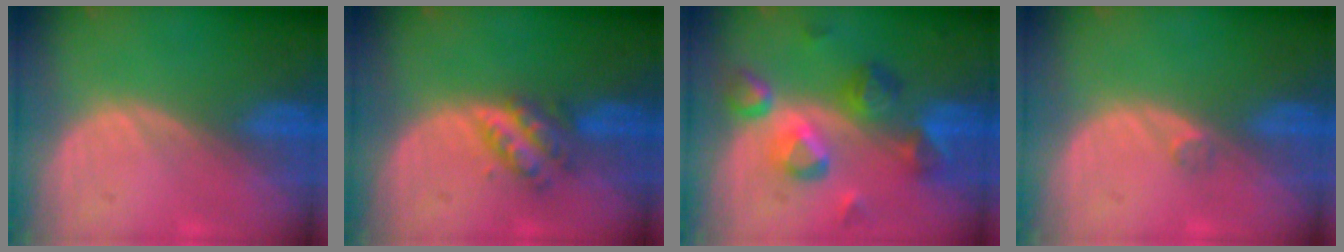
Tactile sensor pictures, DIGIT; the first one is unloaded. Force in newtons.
{"total": 4.7, "press": 4.6, "slide": 1.2}
{"total": 9.4, "press": 8.1, "slide": 4.7}
{"total": 0.9, "press": 0.8, "slide": 0.5}